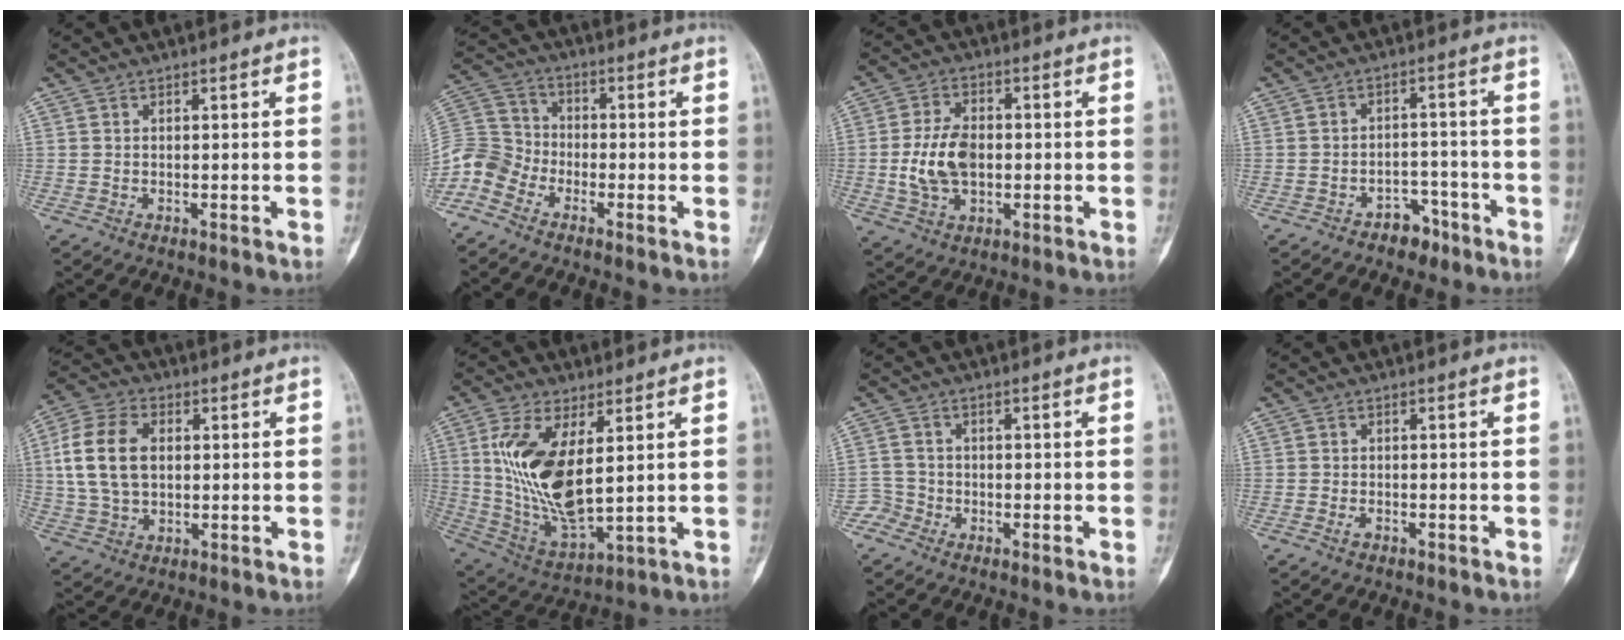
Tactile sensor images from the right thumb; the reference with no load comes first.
{"total": 8.6, "force": [-5.6, 5.7, 3.2], "torque": [-0.064, 0.037, -0.129]}
{"total": 10.3, "force": [-0.7, 6.6, 7.9], "torque": [-0.141, 0.006, -0.013]}
{"total": 5.0, "force": [-3.5, 3.1, 1.5], "torque": [0.000, 0.039, -0.050]}
{"total": 12.7, "force": [1.6, 8.5, 9.4], "torque": [-0.178, 0.010, 0.029]}
{"total": 15.8, "force": [3.1, 6.9, 13.8], "torque": [-0.275, -0.022, 0.075]}
{"total": 2.8, "force": [-1.7, 2.1, -0.4], "torque": [0.018, 0.012, -0.043]}
{"total": 1.2, "force": [-0.9, 0.7, 0.6], "torque": [-0.014, 0.005, -0.017]}